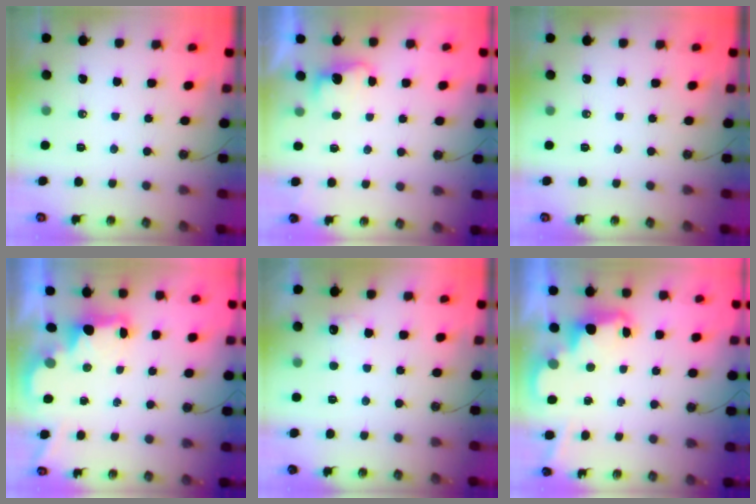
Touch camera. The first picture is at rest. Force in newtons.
{"total": 2.8, "press": 2.6, "slide": 1.0}
{"total": 0.0}
{"total": 2.1, "press": 1.9, "slide": 0.8}
{"total": 6.1, "press": 6.0, "slide": 1.0}
{"total": 2.4, "press": 2.3, "slide": 0.5}